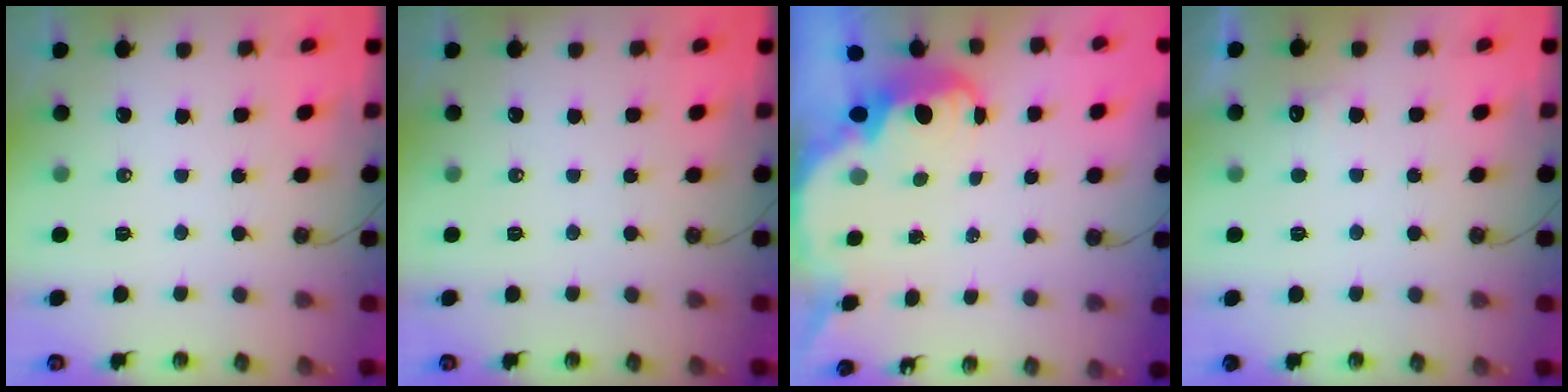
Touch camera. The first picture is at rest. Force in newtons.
{"total": 0.0}
{"total": 3.2, "press": 3.2, "slide": 0.4}
{"total": 4.5, "press": 4.4, "slide": 1.0}